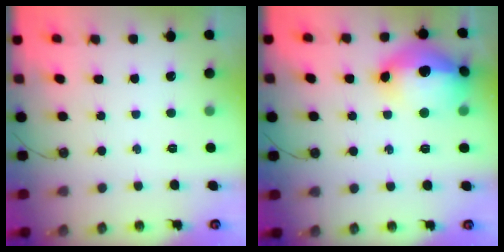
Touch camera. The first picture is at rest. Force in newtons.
{"total": 18.4, "press": 18.3, "slide": 2.1}